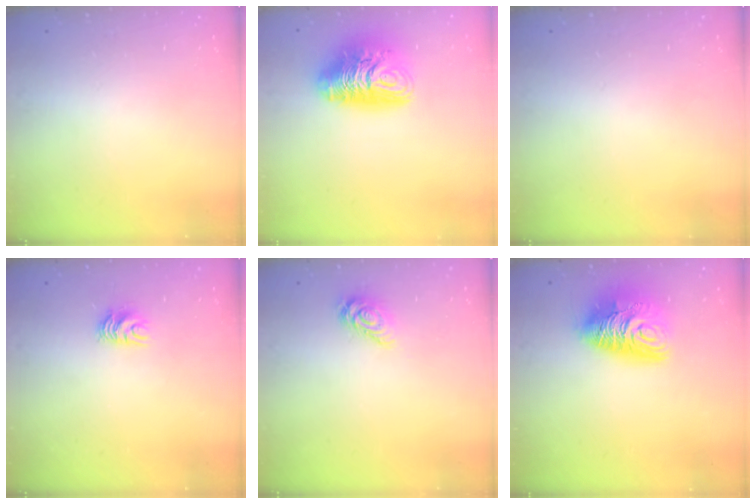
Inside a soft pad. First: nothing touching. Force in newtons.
{"total": 13.9, "press": 13.9, "slide": 1.2}
{"total": 0.0}
{"total": 6.2, "press": 6.2, "slide": 0.4}
{"total": 8.0, "press": 8.0, "slide": 0.3}
{"total": 13.9, "press": 13.8, "slide": 1.5}